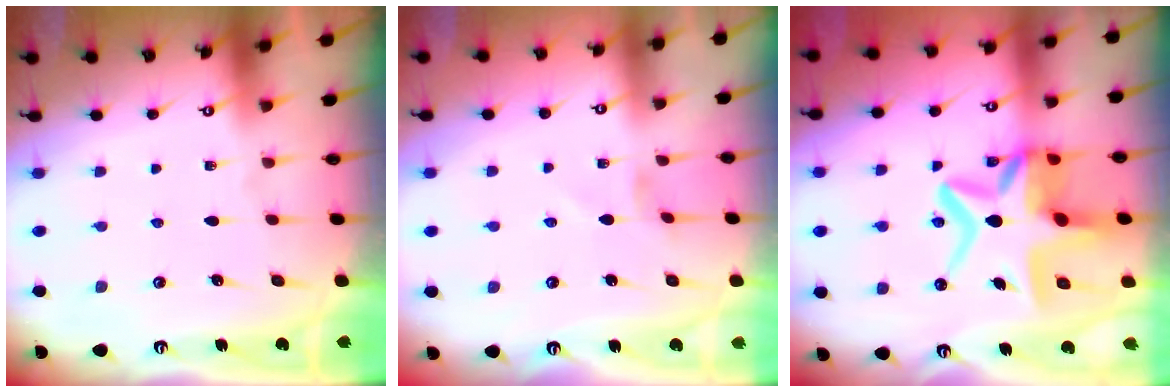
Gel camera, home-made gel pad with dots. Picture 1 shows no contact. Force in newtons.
{"total": 1.0, "press": 1.0, "slide": 0.2}
{"total": 15.3, "press": 15.1, "slide": 2.7}